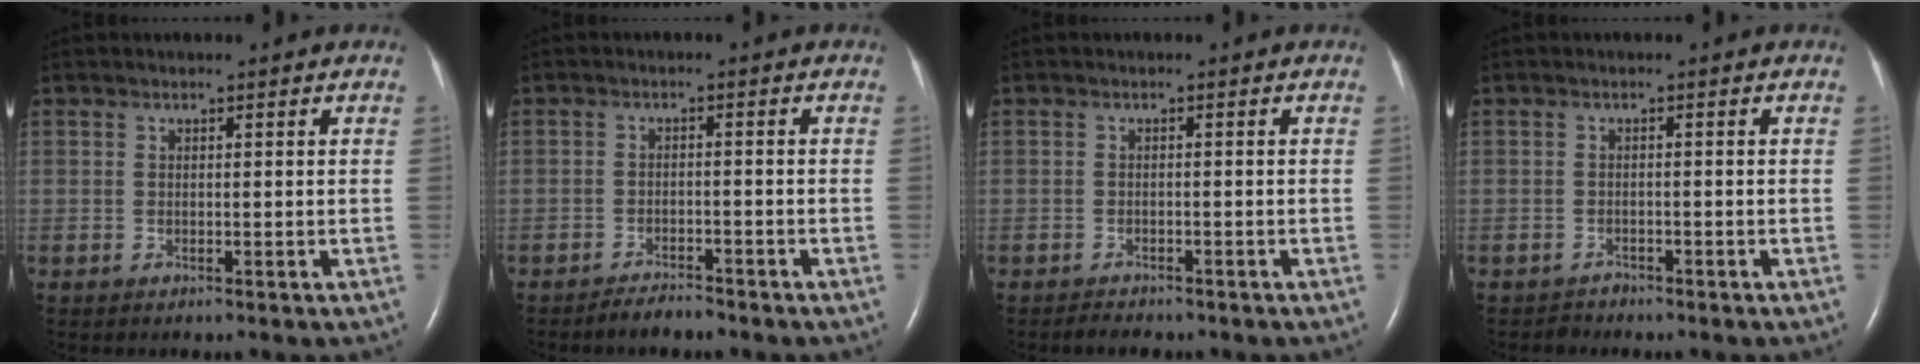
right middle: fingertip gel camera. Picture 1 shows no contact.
{"total": 2.7, "force": [-2.5, 0.4, 0.8], "torque": [-0.021, -0.006, -0.042]}
{"total": 2.3, "force": [-2.0, 0.8, 0.8], "torque": [-0.021, -0.005, -0.025]}
{"total": 1.2, "force": [-1.0, 0.4, -0.6], "torque": [0.008, -0.003, -0.018]}